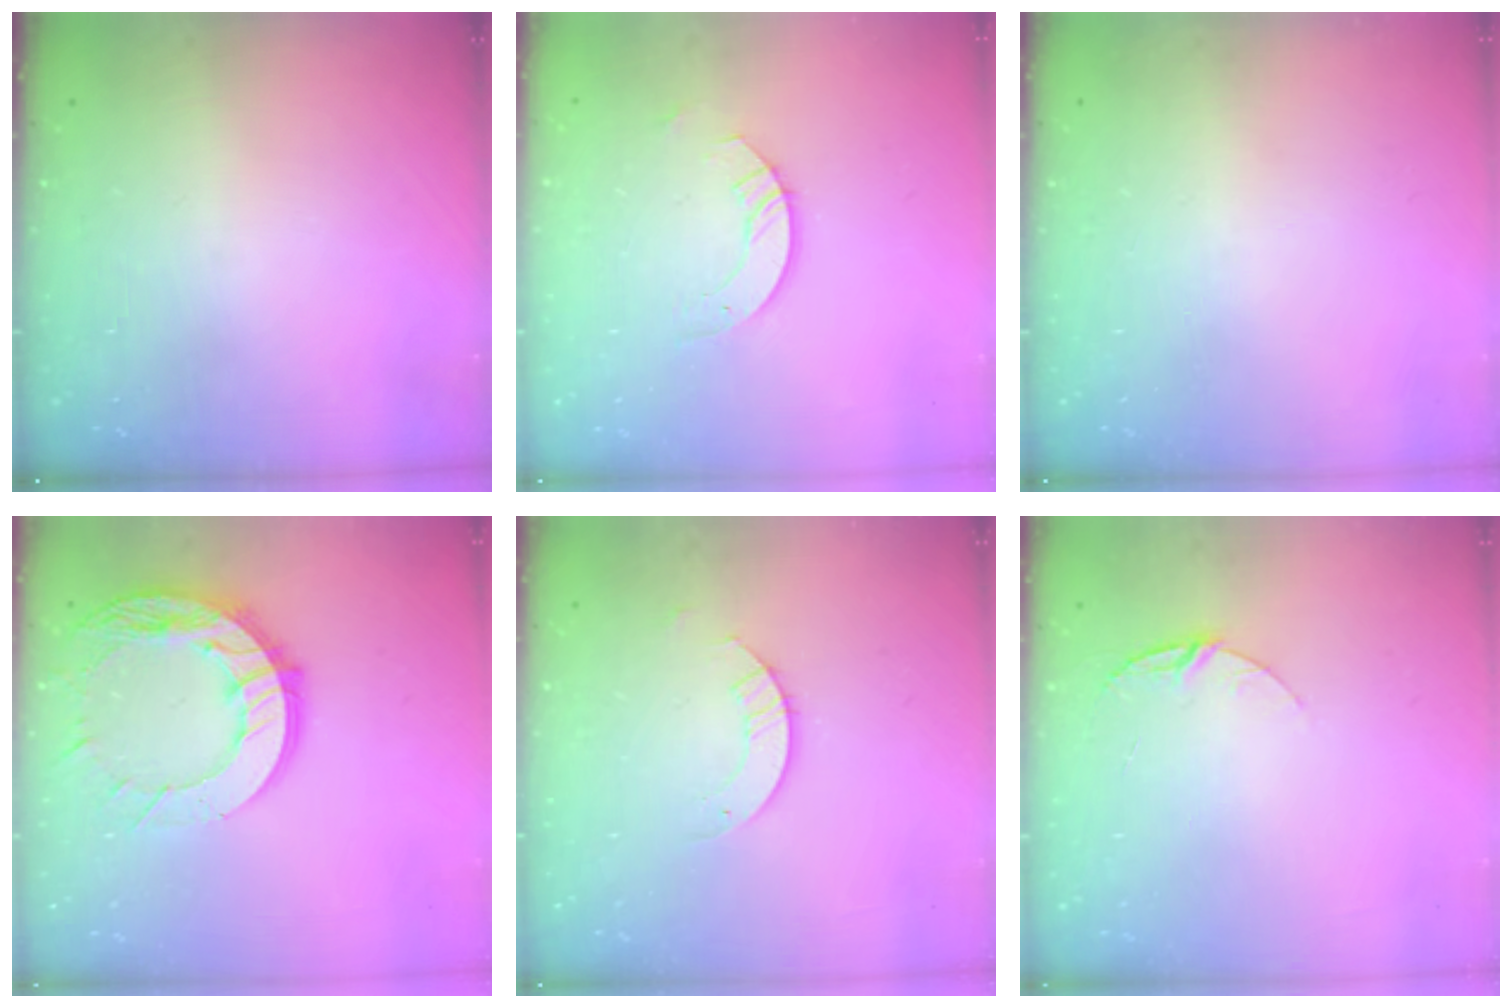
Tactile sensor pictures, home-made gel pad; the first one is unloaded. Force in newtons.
{"total": 4.8, "press": 4.8, "slide": 0.4}
{"total": 0.0}
{"total": 15.9, "press": 15.8, "slide": 1.5}
{"total": 3.2, "press": 3.2, "slide": 0.2}
{"total": 5.7, "press": 5.7, "slide": 0.6}